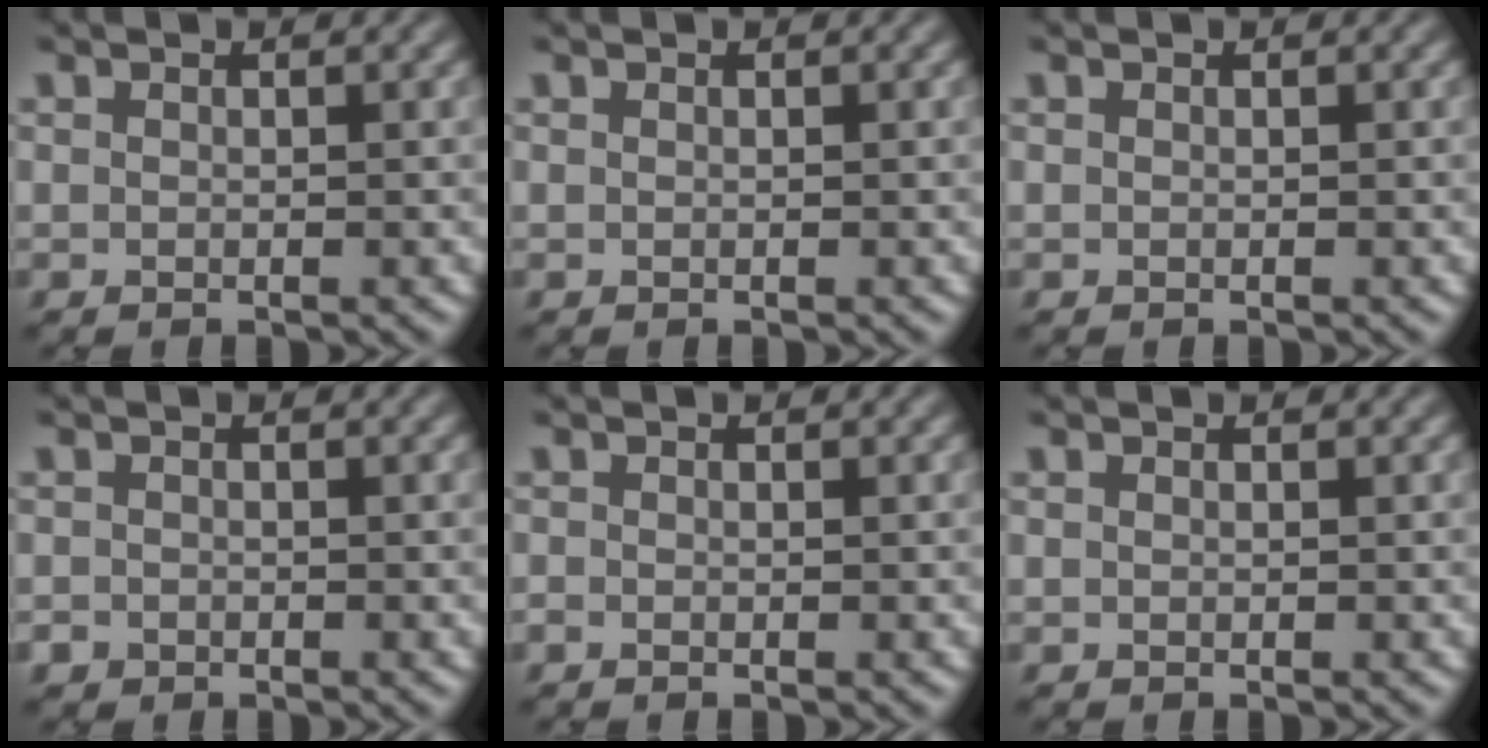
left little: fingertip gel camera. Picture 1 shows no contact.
{"total": 0.0}
{"total": 0.0}
{"total": 0.6, "force": [-0.4, 0.4, -0.1], "torque": [0.007, -0.001, -0.013]}
{"total": 0.0}
{"total": 0.0}